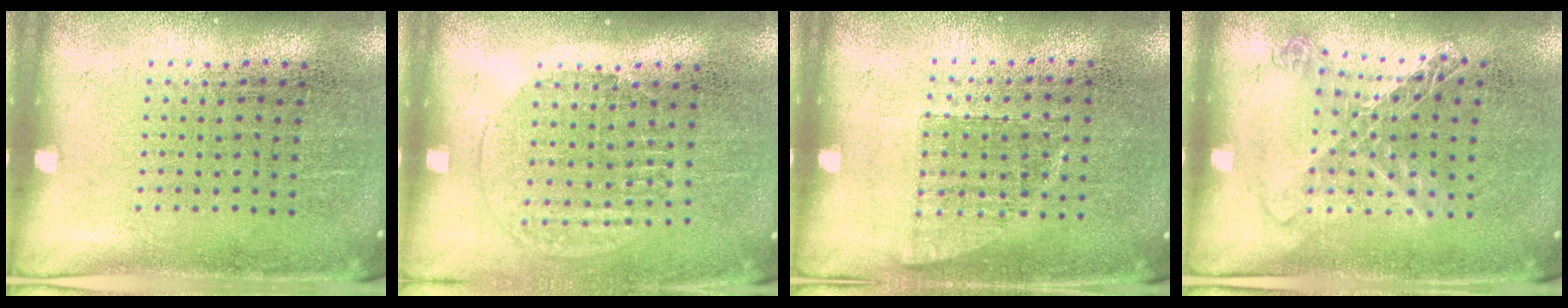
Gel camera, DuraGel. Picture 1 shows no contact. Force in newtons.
{"total": 1.4, "press": 1.2, "slide": 0.6}
{"total": 0.7, "press": 0.7, "slide": 0.2}
{"total": 1.3, "press": 1.2, "slide": 0.5}